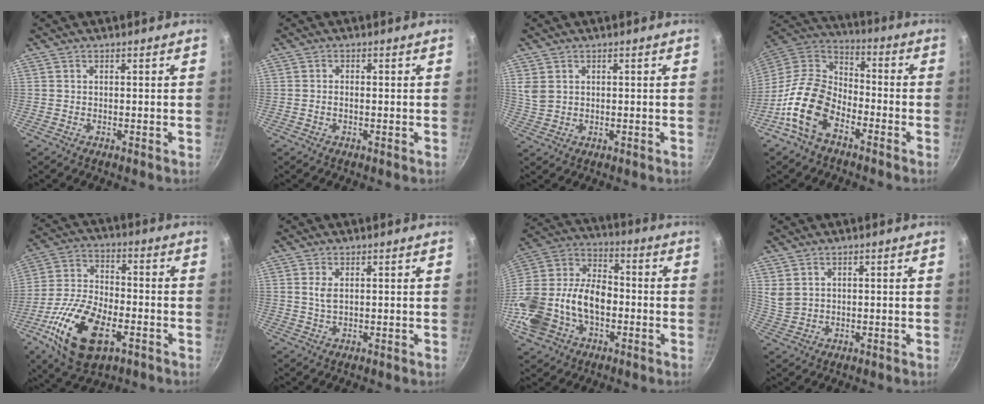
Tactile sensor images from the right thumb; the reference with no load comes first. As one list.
[{"total": 1.0, "force": [-0.3, 0.5, 0.9], "torque": [-0.018, 0.004, -0.007]}, {"total": 3.3, "force": [1.2, 2.5, 1.8], "torque": [-0.029, -0.005, 0.031]}, {"total": 14.6, "force": [-7.4, 8.9, 9.0], "torque": [-0.147, 0.059, -0.164]}, {"total": 18.0, "force": [-7.0, 9.4, 13.7], "torque": [-0.259, 0.020, -0.129]}, {"total": 2.3, "force": [0.6, 1.0, 1.9], "torque": [-0.038, -0.005, 0.014]}, {"total": 22.3, "force": [-4.8, 15.2, 15.6], "torque": [-0.301, 0.055, -0.088]}, {"total": 3.1, "force": [1.6, 2.1, 1.6], "torque": [-0.026, -0.007, 0.042]}]